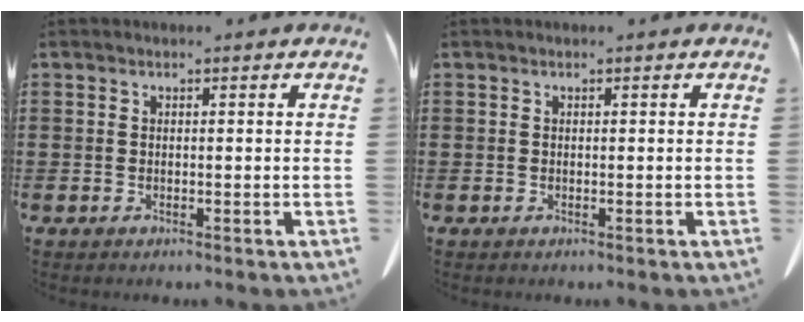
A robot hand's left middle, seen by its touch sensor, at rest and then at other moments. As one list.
[{"total": 0.0}]